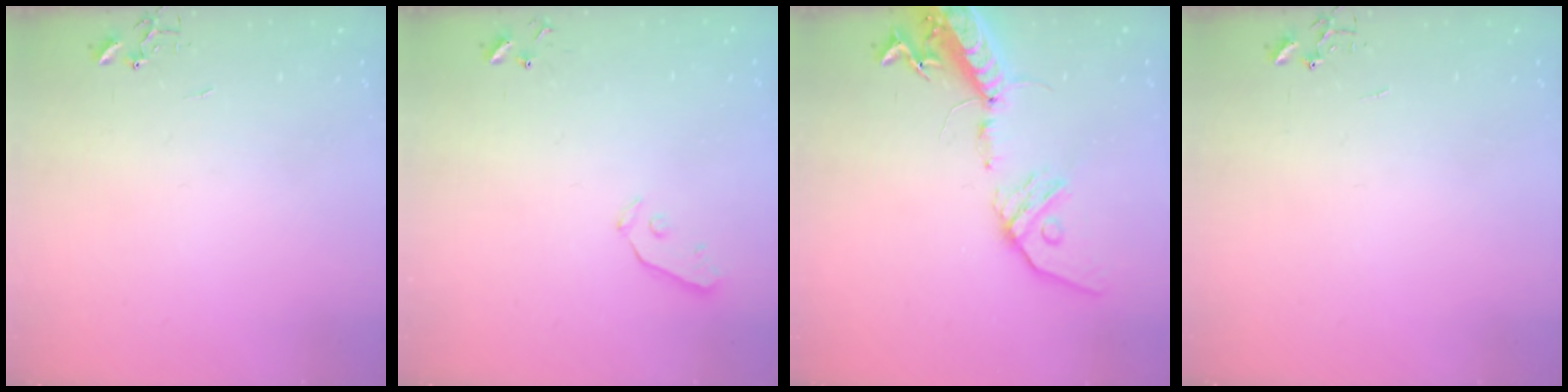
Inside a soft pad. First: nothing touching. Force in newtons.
{"total": 3.3, "press": 3.2, "slide": 0.5}
{"total": 18.2, "press": 17.7, "slide": 4.0}
{"total": 0.0}